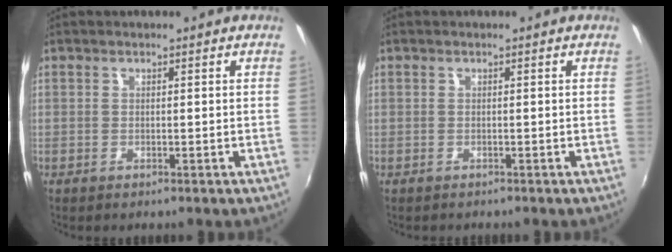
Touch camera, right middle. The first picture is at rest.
{"total": 0.6, "force": [-0.4, 0.4, -0.1], "torque": [0.000, 0.001, -0.007]}